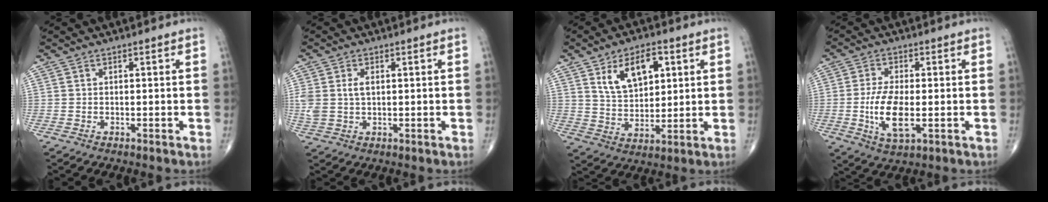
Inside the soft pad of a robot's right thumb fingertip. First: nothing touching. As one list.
[{"total": 4.7, "force": [0.9, 2.9, 3.6], "torque": [-0.085, 0.007, 0.022]}, {"total": 11.0, "force": [4.4, 6.4, 7.9], "torque": [-0.107, -0.014, 0.084]}, {"total": 8.9, "force": [-1.4, 3.7, 8.0], "torque": [-0.161, -0.006, -0.023]}]